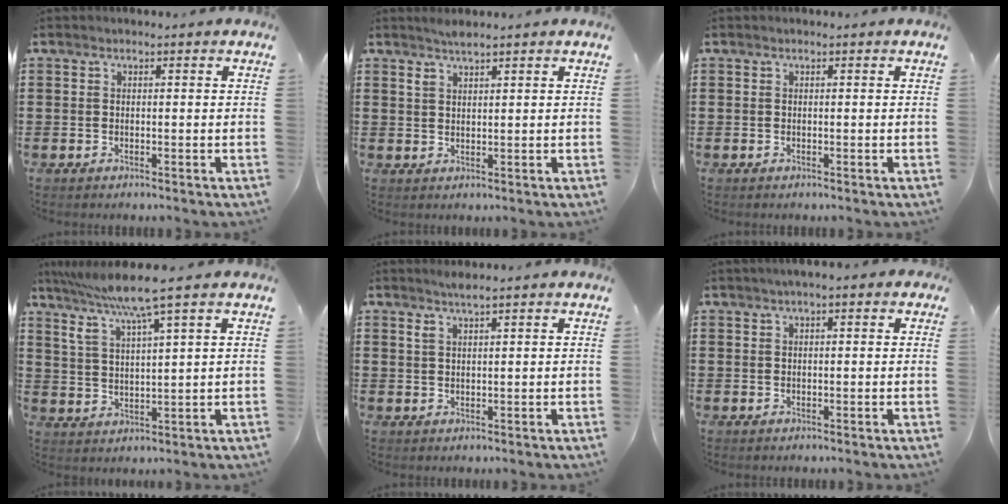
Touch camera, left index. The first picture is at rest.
{"total": 2.0, "force": [1.8, 0.3, 0.9], "torque": [-0.020, 0.002, 0.033]}
{"total": 0.0}
{"total": 7.3, "force": [5.4, -0.4, 4.9], "torque": [-0.113, -0.026, 0.088]}
{"total": 1.9, "force": [1.5, 0.1, 1.1], "torque": [-0.024, 0.002, 0.028]}
{"total": 1.6, "force": [0.7, 0.3, 1.4], "torque": [-0.027, 0.003, 0.011]}